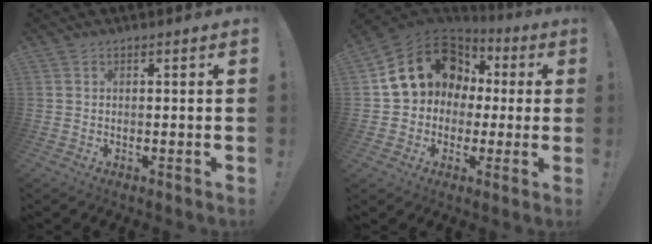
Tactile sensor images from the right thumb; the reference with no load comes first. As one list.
[{"total": 18.4, "force": [5.5, 14.8, 9.5], "torque": [-0.152, -0.011, 0.126]}]